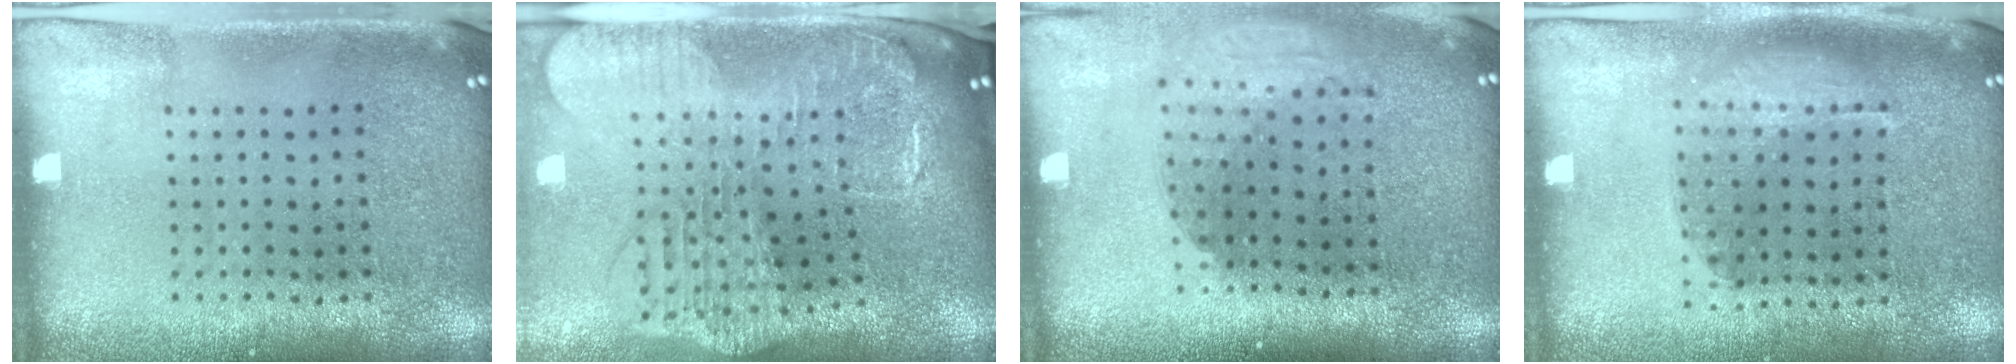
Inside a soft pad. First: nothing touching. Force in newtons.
{"total": 2.9, "press": 2.5, "slide": 1.5}
{"total": 2.0, "press": 1.5, "slide": 1.3}
{"total": 1.1, "press": 1.1, "slide": 0.2}